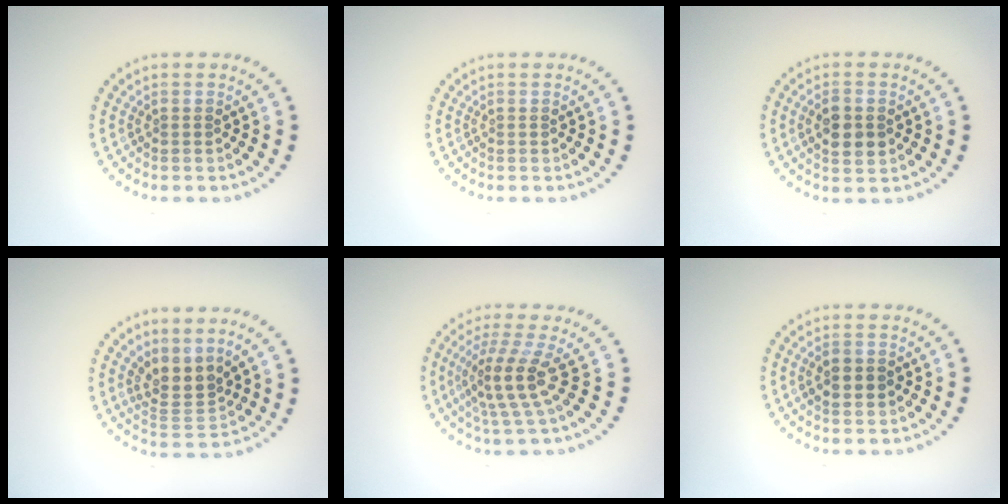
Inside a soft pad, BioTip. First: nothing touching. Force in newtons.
{"total": 0.0}
{"total": 3.0, "press": 3.0, "slide": 0.1}
{"total": 3.0, "press": 2.3, "slide": 2.0}
{"total": 3.8, "press": 2.8, "slide": 2.7}
{"total": 3.0, "press": 3.0, "slide": 0.0}